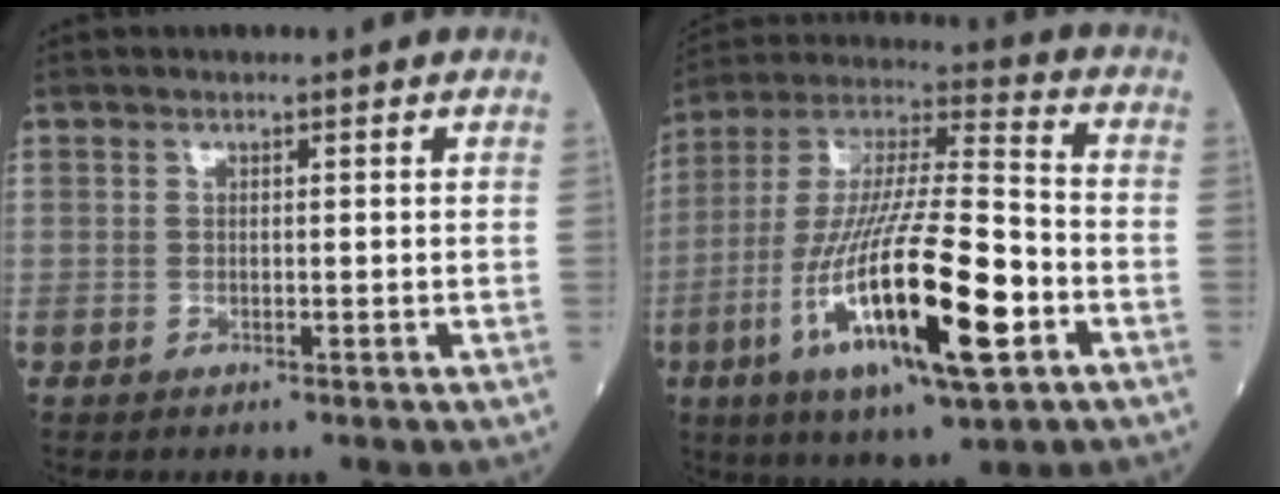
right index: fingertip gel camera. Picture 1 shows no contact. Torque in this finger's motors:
{"motor_torque": [2.14, 0.00, 0.72, 0.21]}